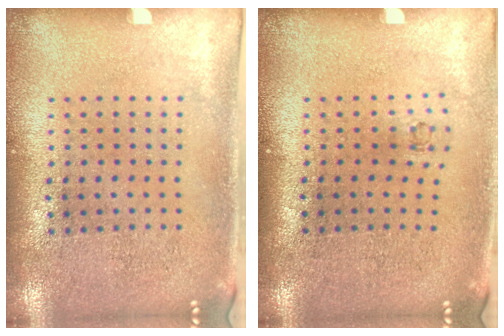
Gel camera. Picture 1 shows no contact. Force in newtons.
{"total": 0.6, "press": 0.2, "slide": 0.5}